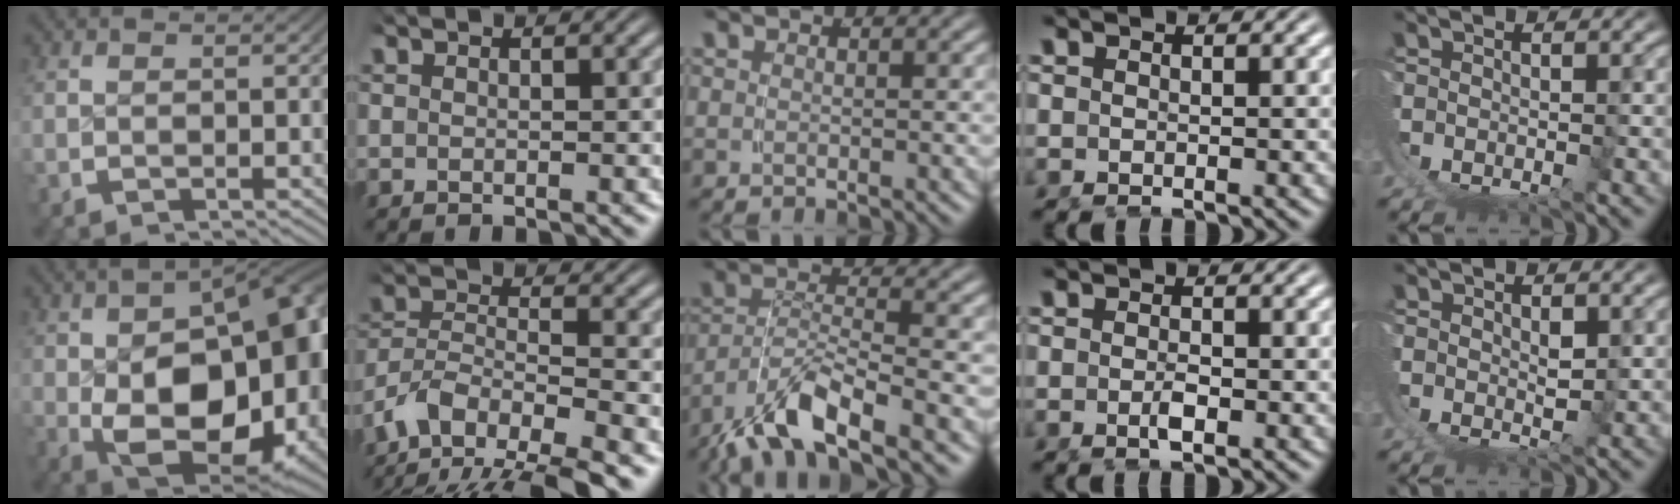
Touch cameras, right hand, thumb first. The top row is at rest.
{"thumb": {"total": 20.6, "force": [-1.8, 13.0, 15.9], "torque": [-0.266, -0.073, 0.008]}, "index": {"total": 8.5, "force": [-3.9, 5.6, 5.0], "torque": [-0.115, -0.044, -0.049]}, "middle": {"total": 6.3, "force": [-4.4, 1.8, 4.1], "torque": [-0.077, -0.015, -0.067]}, "ring": {"total": 1.2, "force": [-0.6, 0.2, 1.0], "torque": [-0.015, -0.003, -0.011]}, "little": {"total": 1.1, "force": [0.6, -0.2, 0.9], "torque": [-0.012, -0.008, 0.017]}}